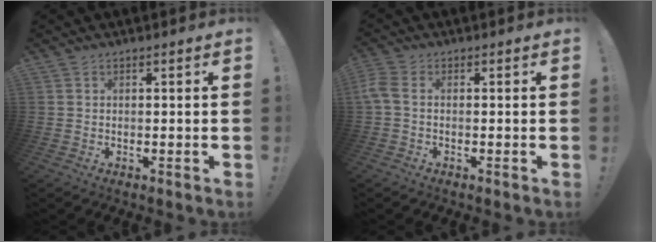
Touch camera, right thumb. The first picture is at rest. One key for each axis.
{"total": 3.3, "fx": -0.1, "fy": 1.7, "fz": 2.8, "tx": -0.064, "ty": -0.002, "tz": -0.002}